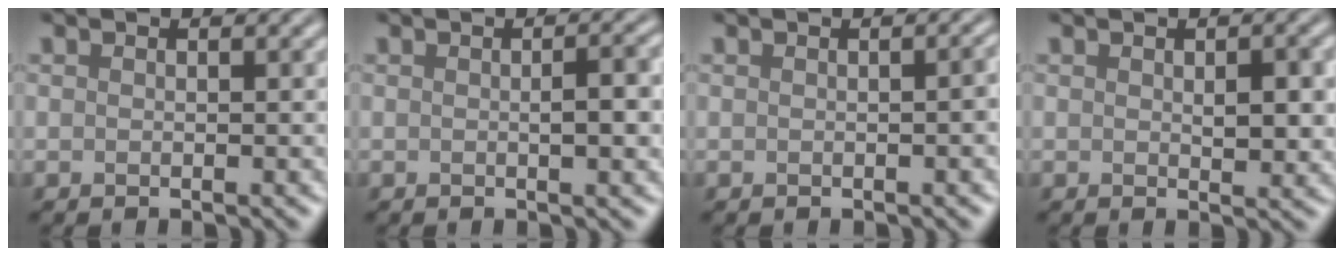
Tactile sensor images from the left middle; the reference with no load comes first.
{"total": 2.9, "force": [0.0, 0.6, 2.8], "torque": [-0.041, 0.003, 0.000]}
{"total": 1.6, "force": [0.0, 0.5, 1.6], "torque": [-0.014, 0.006, 0.001]}
{"total": 3.1, "force": [0.3, 1.3, 2.7], "torque": [-0.038, -0.004, 0.007]}